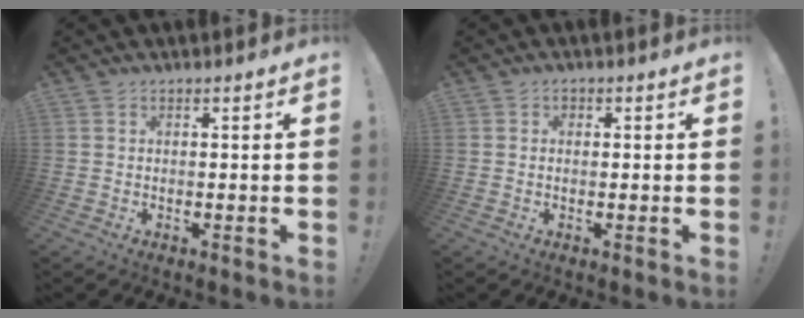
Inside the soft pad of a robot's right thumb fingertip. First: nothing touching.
{"total": 0.8, "force": [-0.1, 0.7, 0.3], "torque": [-0.001, 0.000, -0.003]}